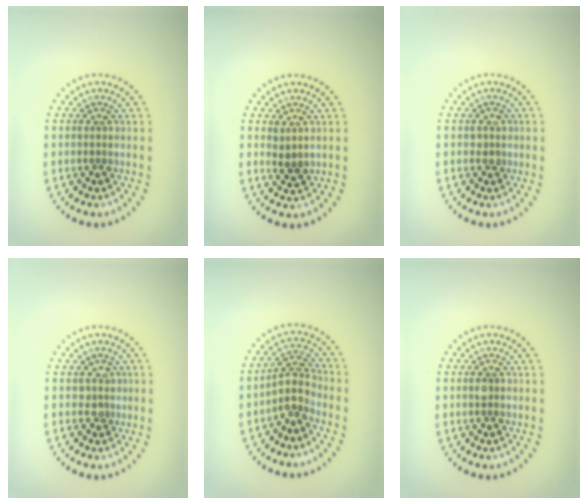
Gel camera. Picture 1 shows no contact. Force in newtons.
{"total": 1.3, "press": 1.2, "slide": 0.6}
{"total": 0.9, "press": 0.7, "slide": 0.5}
{"total": 1.3, "press": 1.0, "slide": 0.9}
{"total": 2.9, "press": 2.2, "slide": 1.8}
{"total": 1.0, "press": 1.0, "slide": 0.1}